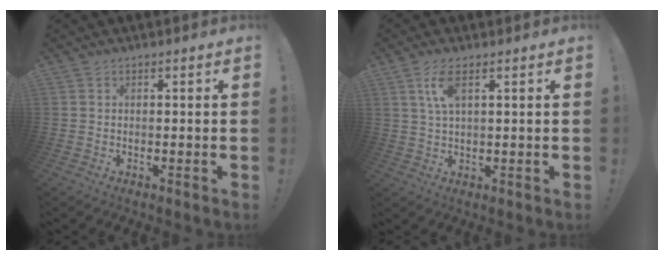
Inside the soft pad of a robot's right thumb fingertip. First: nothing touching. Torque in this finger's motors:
{"motor_torque": [-0.21, 0.32, 0.31, 0.47, 0.04]}